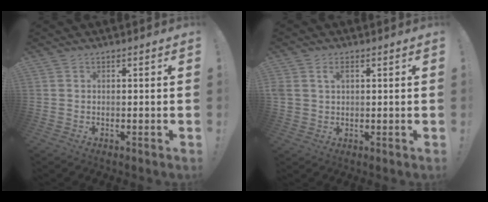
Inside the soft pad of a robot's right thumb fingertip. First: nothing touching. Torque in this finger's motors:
{"motor_torque": [-0.15, -0.15, -0.14, 0.17, 0.09]}